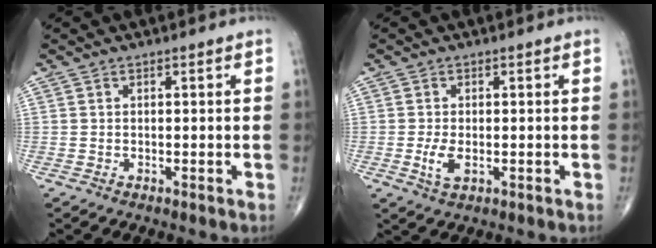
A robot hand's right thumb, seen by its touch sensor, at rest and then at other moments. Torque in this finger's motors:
{"motor_torque": [0.39, 0.53, 0.32, 0.24, 0.11]}